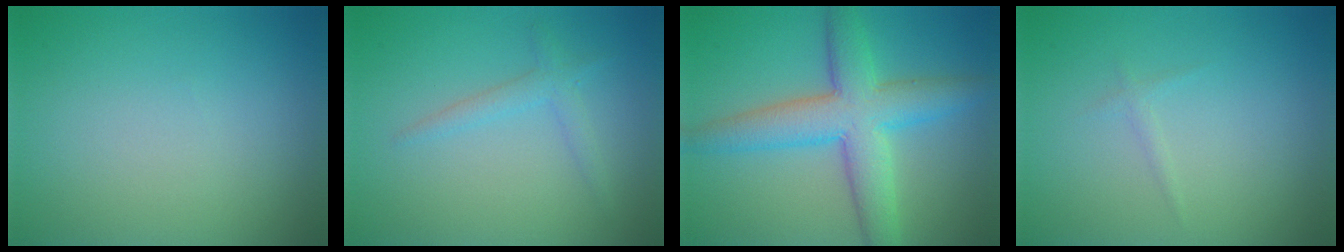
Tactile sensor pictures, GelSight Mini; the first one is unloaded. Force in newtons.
{"total": 1.7, "press": 1.7, "slide": 0.1}
{"total": 6.1, "press": 6.1, "slide": 0.4}
{"total": 0.6, "press": 0.6, "slide": 0.1}